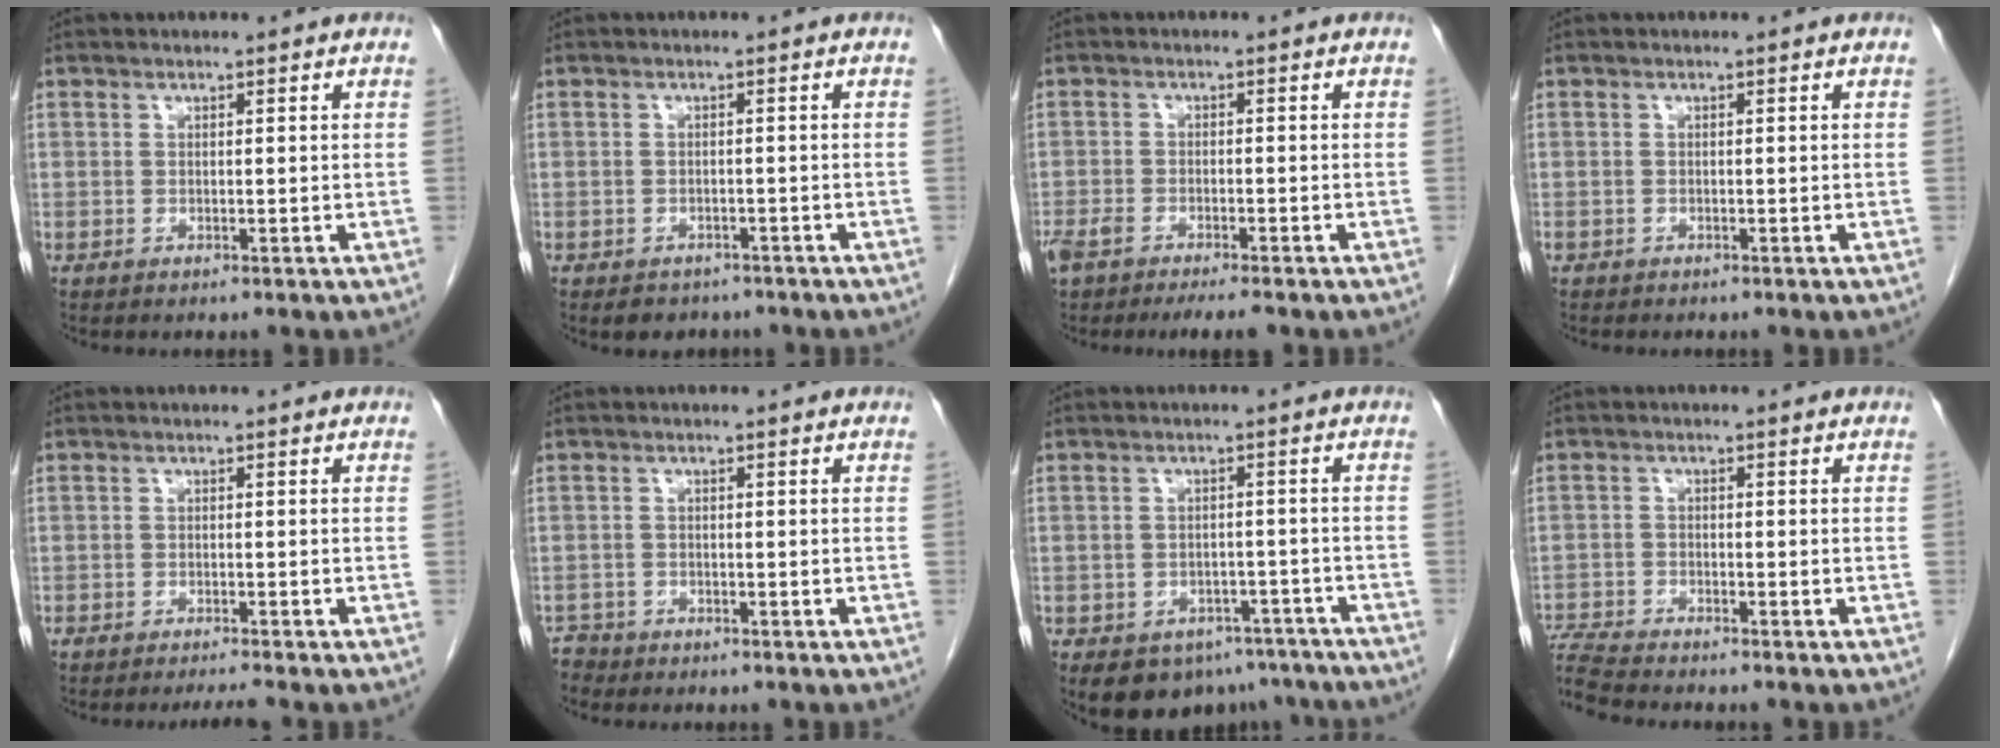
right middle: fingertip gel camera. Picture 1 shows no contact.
{"total": 3.7, "force": [-2.9, 2.2, 0.7], "torque": [-0.010, 0.005, -0.035]}
{"total": 6.7, "force": [-5.1, 1.5, 4.0], "torque": [-0.069, -0.005, -0.083]}
{"total": 0.8, "force": [-0.7, 0.4, 0.2], "torque": [-0.010, -0.002, -0.014]}
{"total": 2.2, "force": [-2.0, -0.7, 0.6], "torque": [-0.012, -0.009, -0.034]}
{"total": 1.9, "force": [-1.7, 0.4, -0.6], "torque": [0.011, -0.004, -0.034]}
{"total": 10.8, "force": [-7.9, 6.7, 3.2], "torque": [-0.037, 0.011, -0.094]}
{"total": 6.8, "force": [-6.6, -0.6, 1.8], "torque": [-0.036, -0.013, -0.120]}